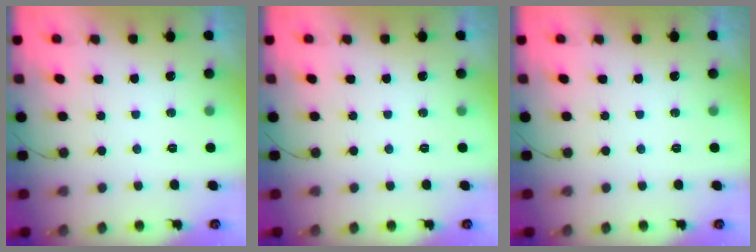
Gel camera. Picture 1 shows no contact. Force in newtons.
{"total": 0.0}
{"total": 0.0}